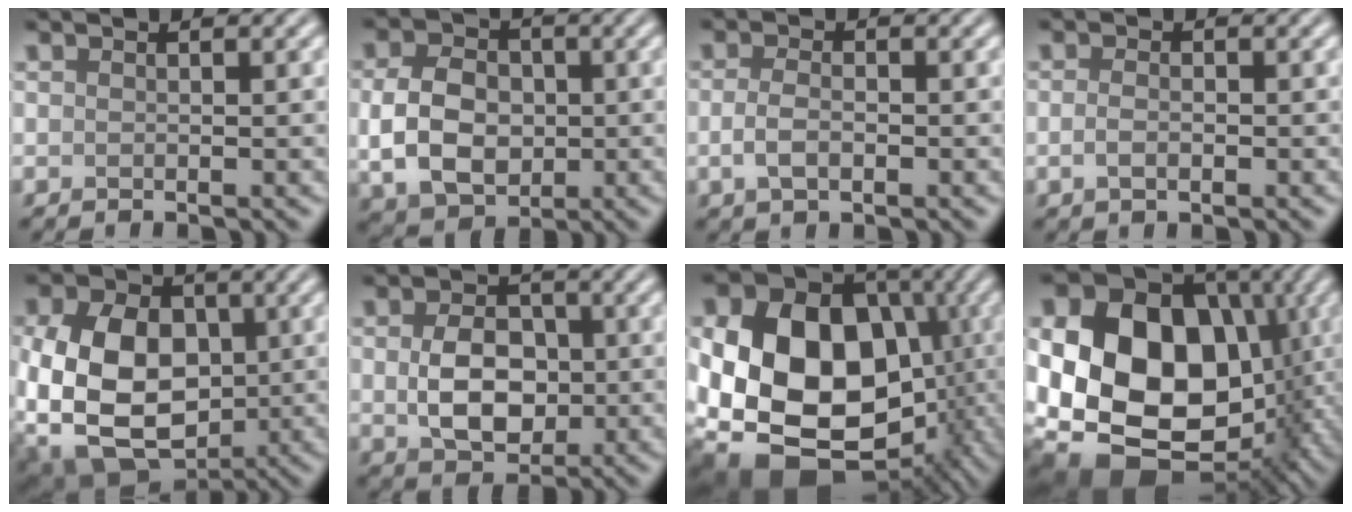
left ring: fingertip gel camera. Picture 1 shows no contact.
{"total": 6.7, "force": [-0.4, 5.0, 4.4], "torque": [-0.090, 0.001, -0.016]}
{"total": 2.4, "force": [-0.5, 1.3, 2.0], "torque": [-0.042, -0.002, -0.013]}
{"total": 1.6, "force": [-0.4, 0.8, 1.3], "torque": [-0.027, -0.001, -0.010]}
{"total": 13.8, "force": [-1.3, 10.4, 8.9], "torque": [-0.166, -0.007, -0.029]}
{"total": 5.8, "force": [-0.1, 4.1, 4.1], "torque": [-0.078, -0.006, 0.000]}
{"total": 18.8, "force": [-3.0, 14.4, 11.6], "torque": [-0.203, -0.010, -0.052]}
{"total": 21.6, "force": [-1.2, 16.9, 13.4], "torque": [-0.250, -0.010, -0.042]}